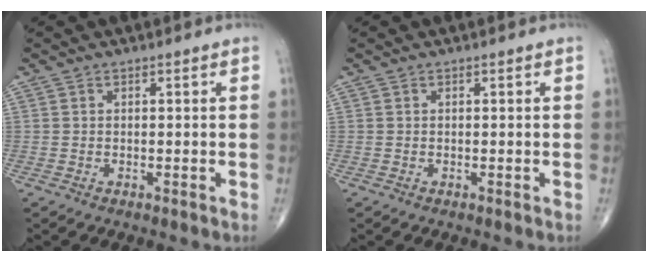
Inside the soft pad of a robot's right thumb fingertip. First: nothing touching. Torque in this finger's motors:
{"motor_torque": [0.14, 0.13, -0.02, -0.02, 0.00]}